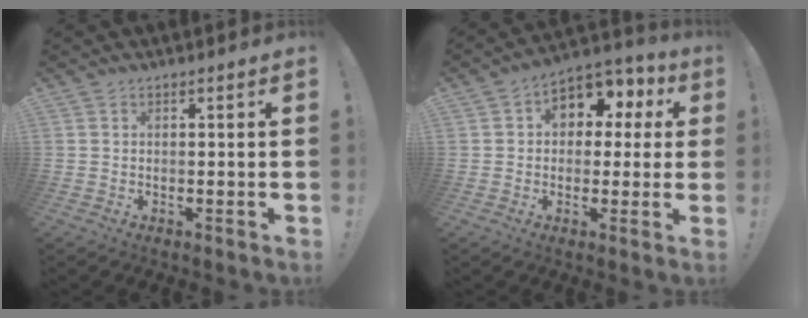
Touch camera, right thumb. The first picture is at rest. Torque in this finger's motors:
{"motor_torque": [1.25, 2.32, 0.08, 0.13, 0.04]}